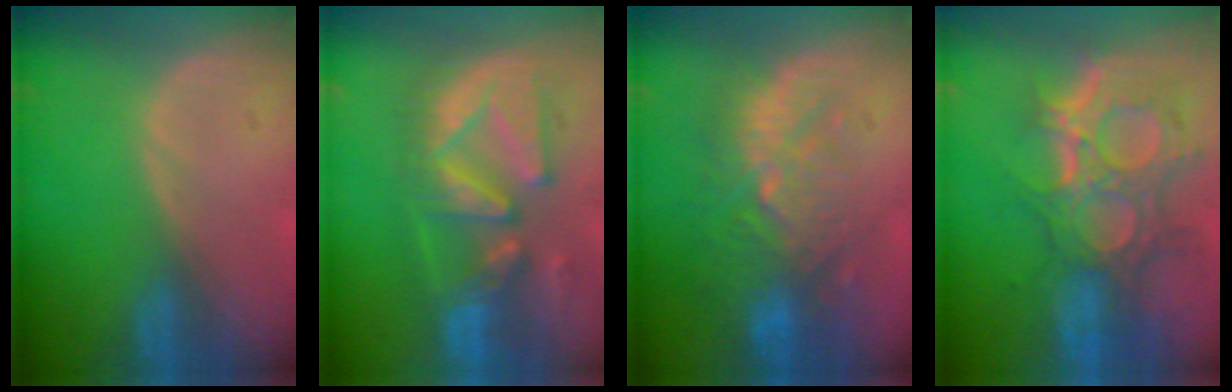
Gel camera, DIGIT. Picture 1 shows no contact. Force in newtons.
{"total": 11.5, "press": 10.8, "slide": 4.1}
{"total": 11.1, "press": 9.7, "slide": 5.4}
{"total": 12.1, "press": 10.8, "slide": 5.4}